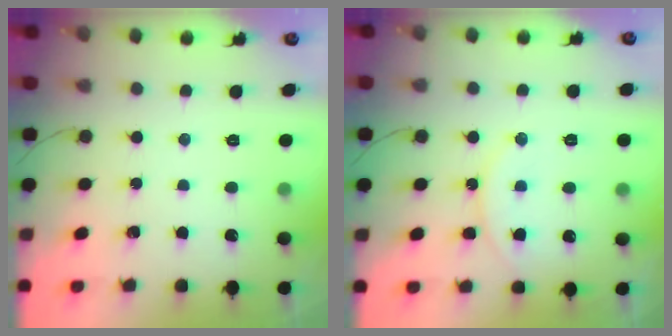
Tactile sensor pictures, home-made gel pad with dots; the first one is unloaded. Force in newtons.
{"total": 13.3, "press": 13.2, "slide": 1.1}